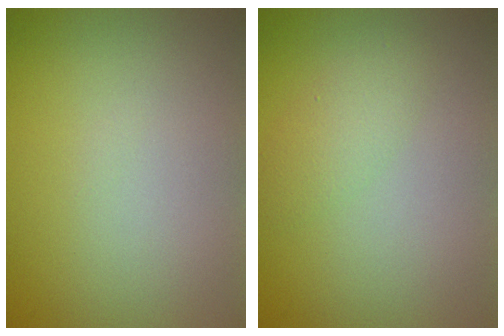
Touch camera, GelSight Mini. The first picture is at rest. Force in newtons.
{"total": 1.9, "press": 1.9, "slide": 0.0}